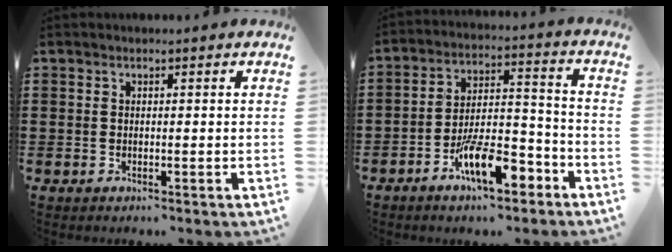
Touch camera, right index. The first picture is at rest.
{"total": 11.1, "force": [-6.6, 3.9, 8.0], "torque": [-0.139, 0.019, -0.116]}